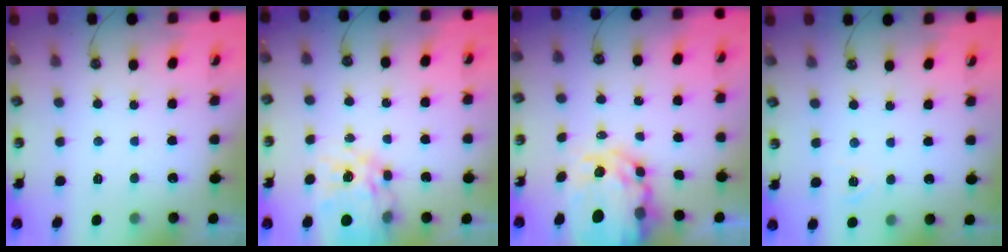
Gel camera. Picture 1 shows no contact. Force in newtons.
{"total": 16.7, "press": 16.6, "slide": 1.7}
{"total": 13.8, "press": 13.7, "slide": 1.4}
{"total": 5.7, "press": 5.7, "slide": 0.5}